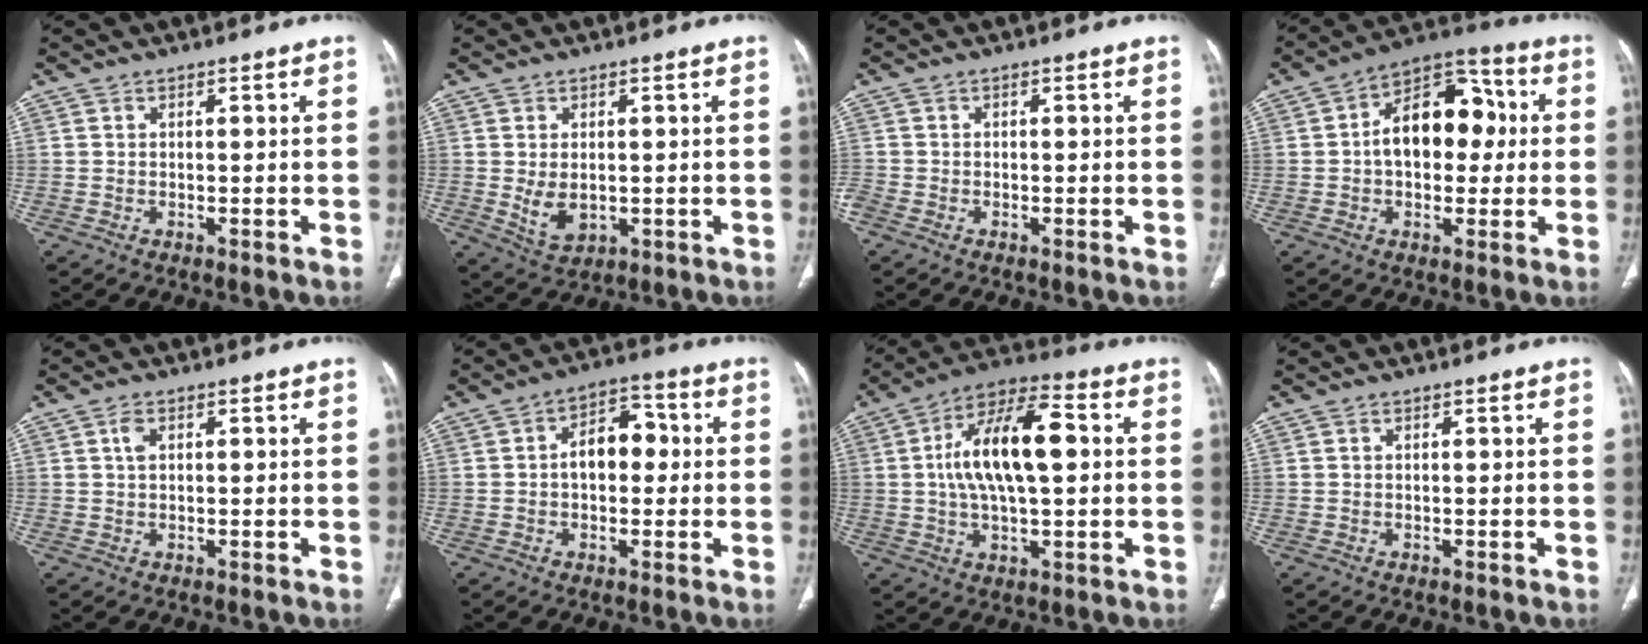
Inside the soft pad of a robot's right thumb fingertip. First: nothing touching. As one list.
[{"total": 5.1, "force": [-0.2, 3.3, 3.9], "torque": [-0.063, -0.011, 0.012]}, {"total": 1.4, "force": [-0.7, 0.9, 0.7], "torque": [-0.020, -0.002, -0.017]}, {"total": 15.0, "force": [1.1, 9.8, 11.3], "torque": [-0.129, 0.035, 0.008]}, {"total": 2.3, "force": [0.8, 1.3, 1.7], "torque": [-0.032, 0.005, 0.016]}, {"total": 8.2, "force": [0.3, 5.4, 6.1], "torque": [-0.068, 0.026, -0.003]}, {"total": 16.2, "force": [1.9, 7.2, 14.4], "torque": [-0.253, 0.022, 0.028]}, {"total": 0.0}]